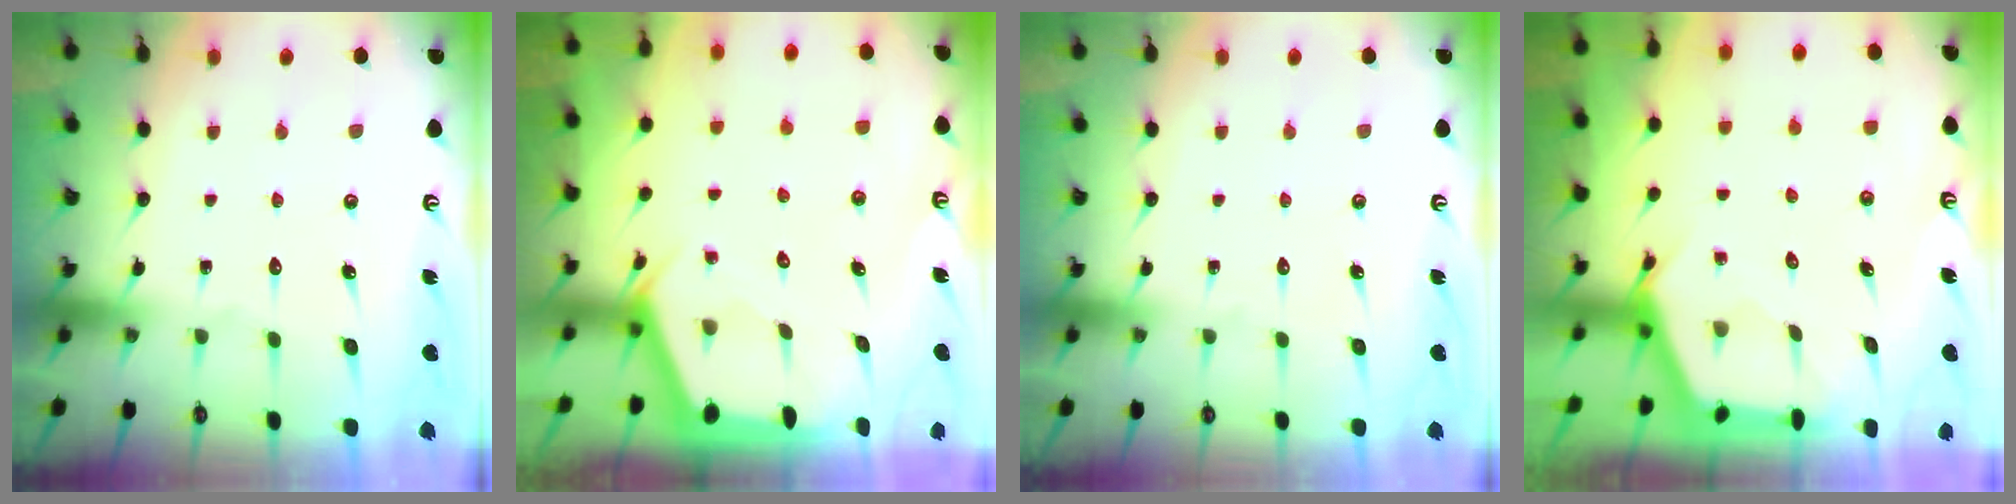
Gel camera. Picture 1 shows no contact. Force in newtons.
{"total": 2.3, "press": 2.3, "slide": 0.3}
{"total": 0.0}
{"total": 2.5, "press": 2.5, "slide": 0.3}